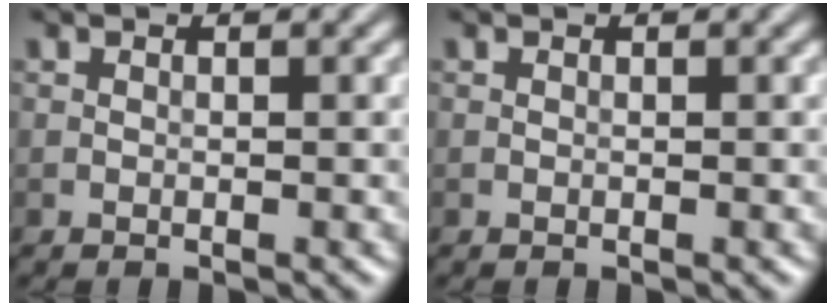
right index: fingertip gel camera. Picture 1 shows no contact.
{"total": 0.0}